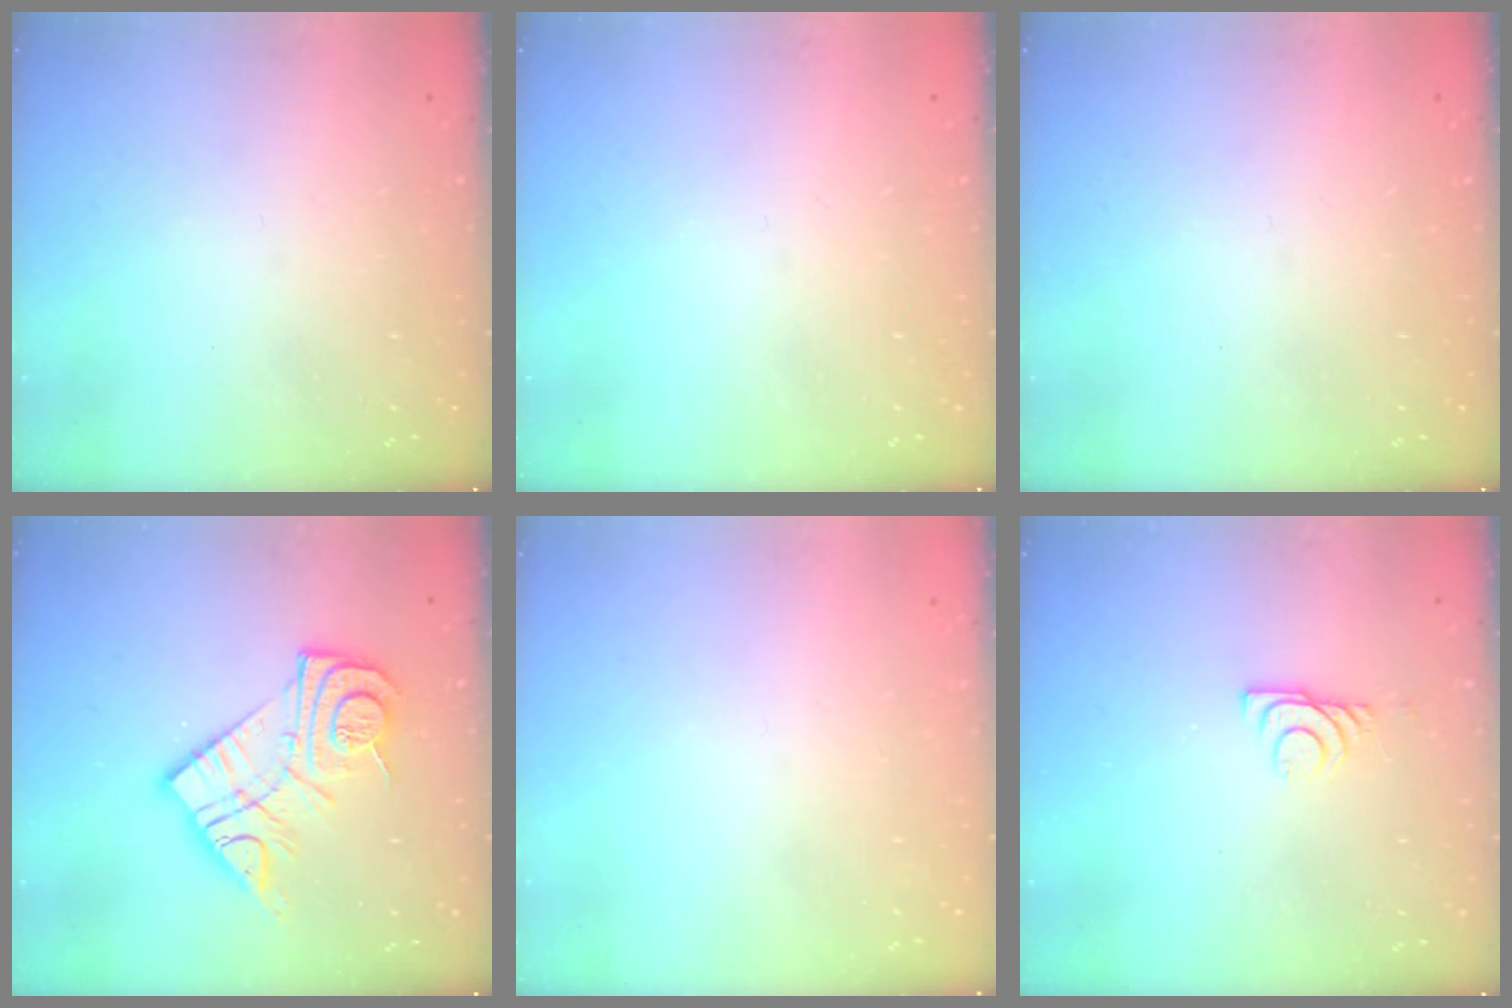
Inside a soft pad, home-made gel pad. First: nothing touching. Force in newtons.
{"total": 0.0}
{"total": 0.0}
{"total": 16.0, "press": 16.0, "slide": 1.3}
{"total": 1.6, "press": 1.6, "slide": 0.1}
{"total": 6.0, "press": 6.0, "slide": 0.7}